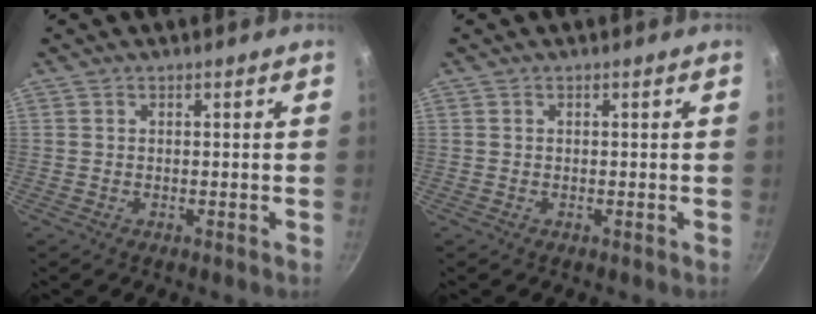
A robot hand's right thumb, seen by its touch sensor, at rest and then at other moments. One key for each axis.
{"total": 0.0}